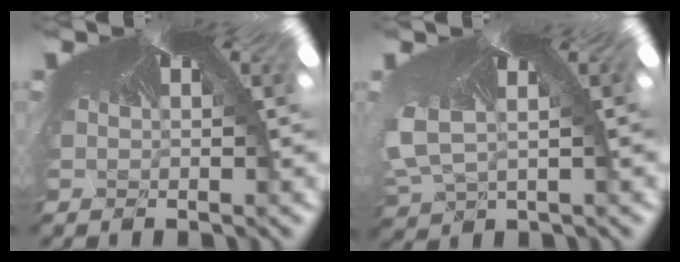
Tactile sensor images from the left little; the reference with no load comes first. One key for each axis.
{"total": 2.9, "fx": -2.8, "fy": 0.2, "fz": -0.9, "tx": -0.036, "ty": -0.049, "tz": -0.006}